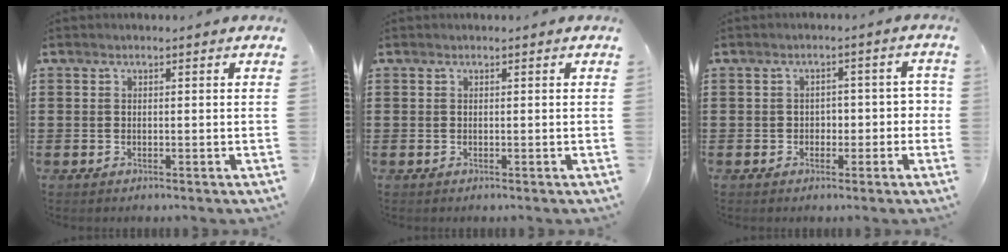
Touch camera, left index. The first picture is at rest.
{"total": 0.0}
{"total": 2.7, "force": [-0.7, 2.2, 1.5], "torque": [-0.037, 0.009, -0.019]}